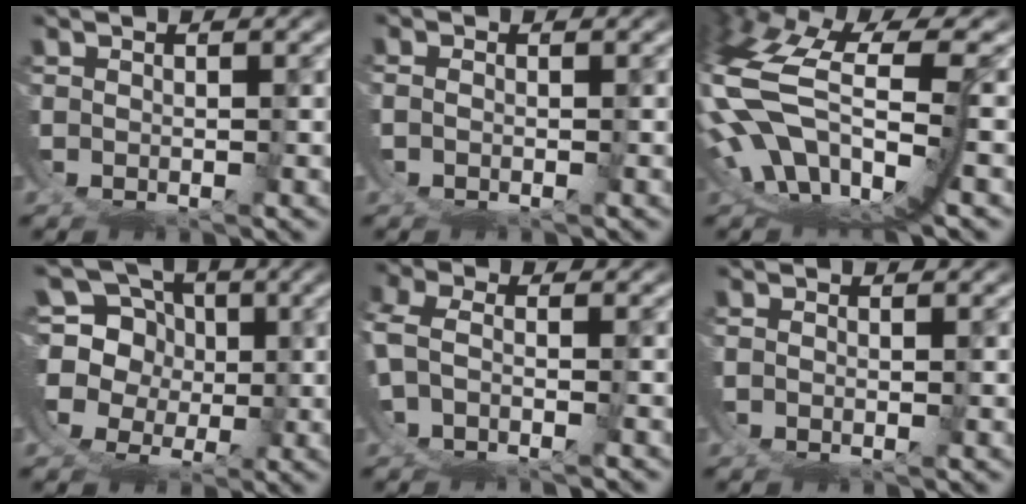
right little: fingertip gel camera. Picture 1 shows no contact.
{"total": 0.8, "force": [-0.5, 0.4, 0.5], "torque": [-0.015, -0.005, -0.009]}
{"total": 12.3, "force": [-0.6, 7.7, 9.6], "torque": [-0.235, -0.042, 0.005]}
{"total": 15.7, "force": [-0.6, 14.6, 5.8], "torque": [-0.172, -0.059, -0.013]}
{"total": 4.4, "force": [-2.0, 3.1, 2.4], "torque": [-0.069, -0.010, -0.032]}
{"total": 1.0, "force": [-0.4, 0.9, 0.0], "torque": [-0.005, -0.004, -0.009]}